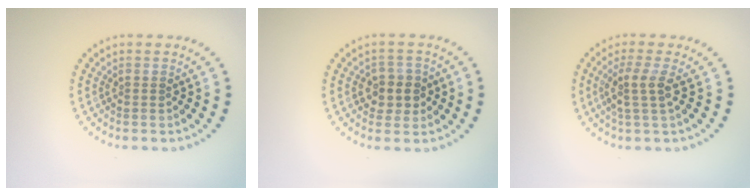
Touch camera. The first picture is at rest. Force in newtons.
{"total": 2.8, "press": 2.7, "slide": 0.8}
{"total": 2.6, "press": 2.1, "slide": 1.6}